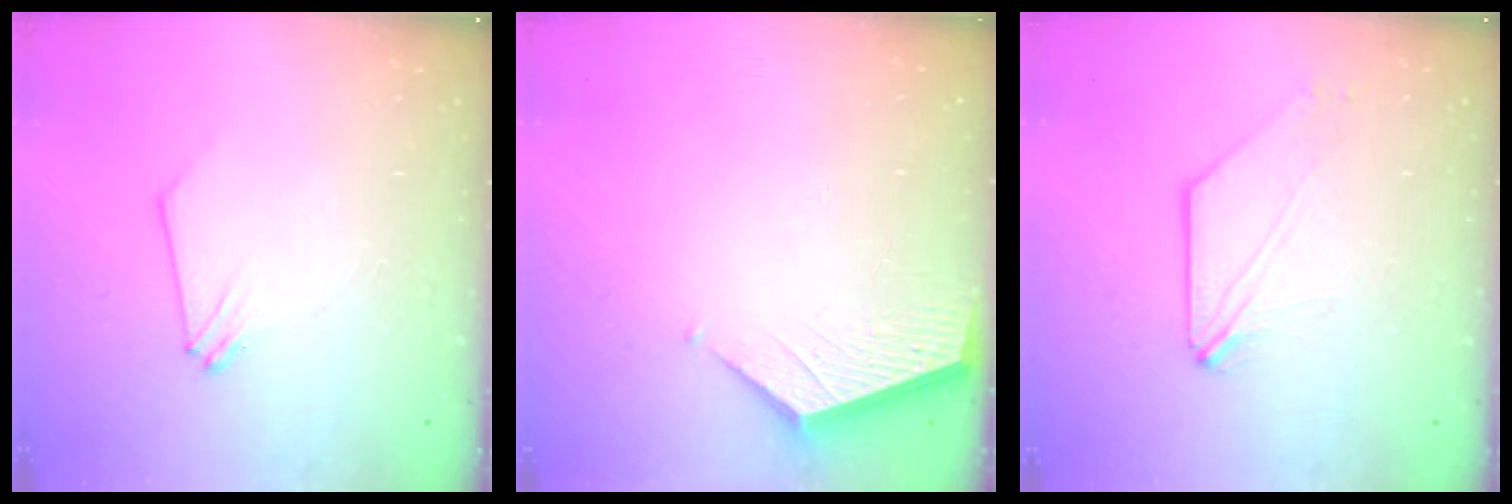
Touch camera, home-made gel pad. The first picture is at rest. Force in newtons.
{"total": 3.6, "press": 3.6, "slide": 0.4}
{"total": 0.8, "press": 0.8, "slide": 0.2}